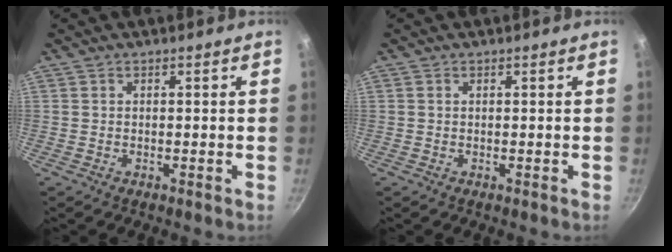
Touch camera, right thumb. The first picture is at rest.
{"total": 0.0}